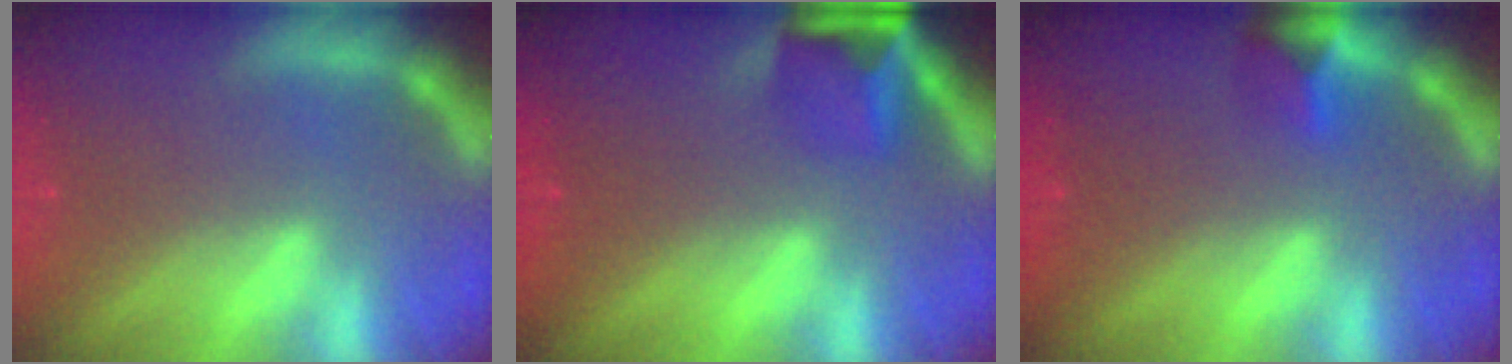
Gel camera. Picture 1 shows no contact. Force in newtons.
{"total": 4.9}
{"total": 2.4}